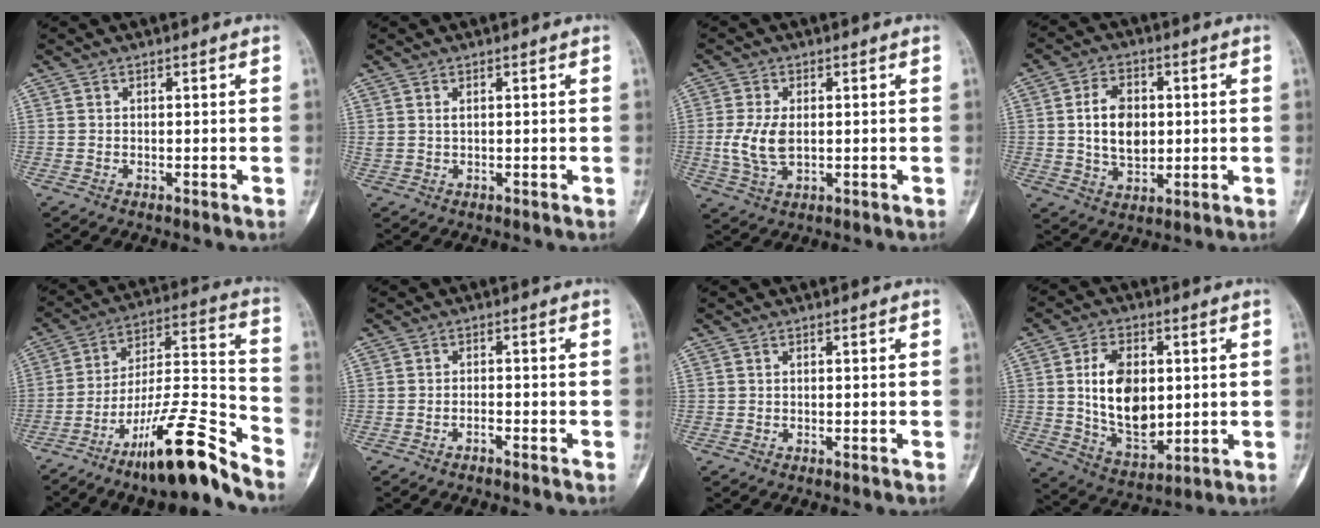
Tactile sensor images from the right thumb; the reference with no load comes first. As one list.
[{"total": 1.1, "force": [0.5, 0.4, 0.8], "torque": [-0.021, 0.004, 0.015]}, {"total": 6.7, "force": [0.0, 3.7, 5.5], "torque": [-0.125, -0.004, 0.003]}, {"total": 9.8, "force": [0.9, 6.6, 7.1], "torque": [-0.104, -0.001, 0.020]}, {"total": 18.4, "force": [-13.2, 2.7, 12.5], "torque": [-0.209, 0.099, -0.224]}, {"total": 1.2, "force": [-1.1, 0.3, 0.6], "torque": [-0.017, 0.013, -0.019]}, {"total": 0.0}, {"total": 14.2, "force": [1.6, 8.8, 11.0], "torque": [-0.162, -0.014, 0.037]}]